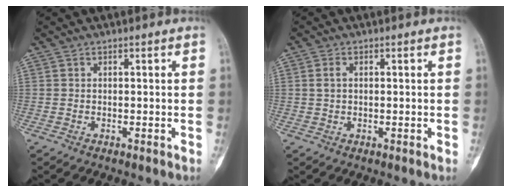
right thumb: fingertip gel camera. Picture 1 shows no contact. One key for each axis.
{"total": 1.8, "fx": 0.3, "fy": 1.3, "fz": 1.3, "tx": -0.026, "ty": 0.002, "tz": 0.007}